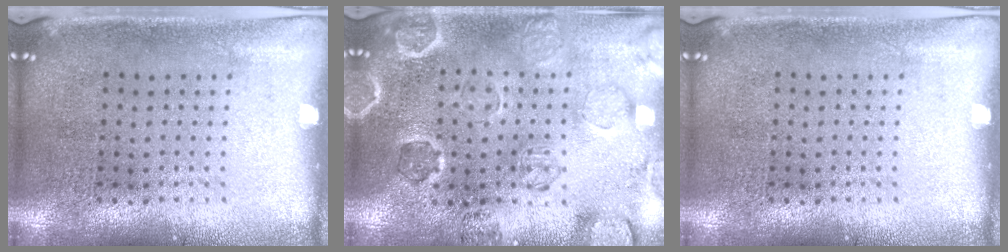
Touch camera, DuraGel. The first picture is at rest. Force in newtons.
{"total": 1.0, "press": 0.9, "slide": 0.3}
{"total": 0.0}